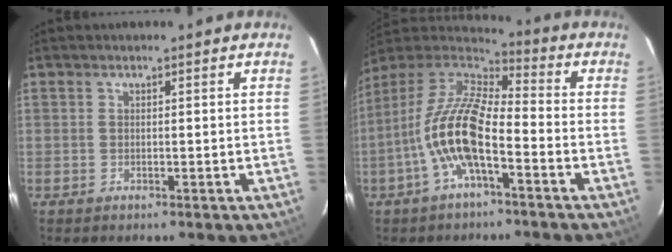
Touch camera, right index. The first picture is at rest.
{"total": 14.3, "force": [-4.9, 4.9, 12.5], "torque": [-0.250, 0.005, -0.103]}